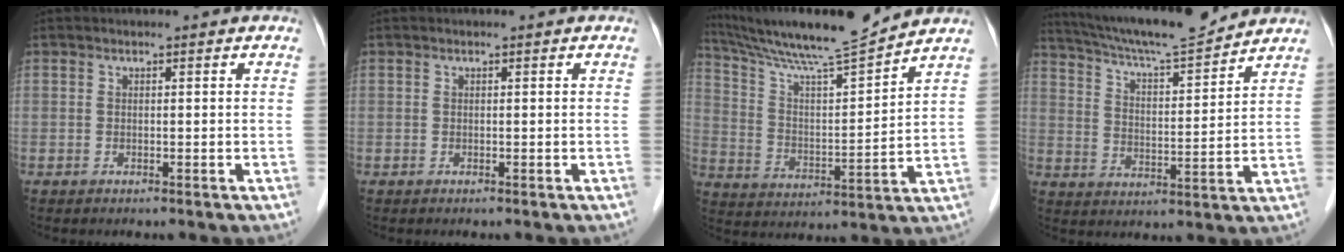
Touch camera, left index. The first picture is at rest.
{"total": 0.0}
{"total": 14.8, "force": [13.4, -1.1, 6.1], "torque": [-0.117, -0.003, 0.231]}
{"total": 14.4, "force": [13.4, 0.2, 5.2], "torque": [-0.098, 0.000, 0.214]}